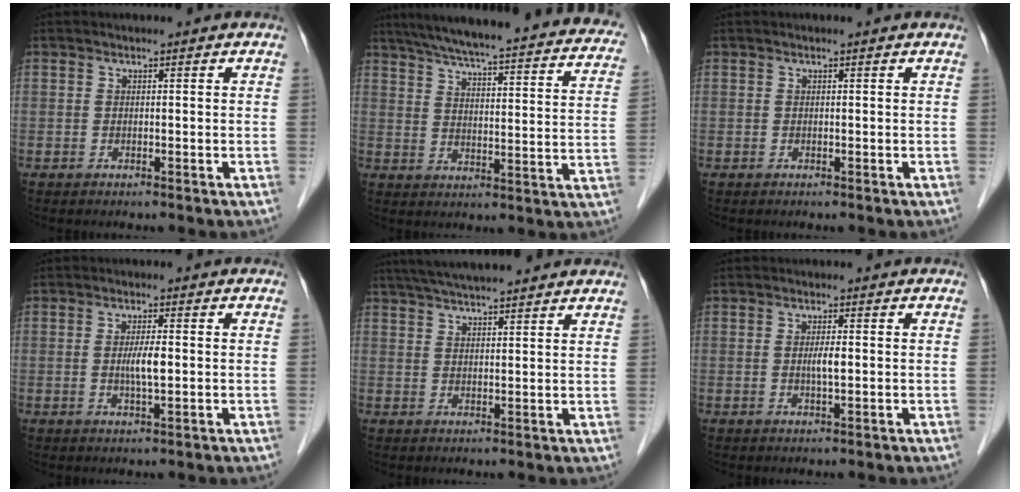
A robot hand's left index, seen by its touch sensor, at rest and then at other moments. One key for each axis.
{"total": 30.4, "fx": 26.1, "fy": 4.3, "fz": 15.1, "tx": -0.225, "ty": -0.023, "tz": 0.313}
{"total": 0.0}
{"total": 3.2, "fx": -0.3, "fy": 0.4, "fz": 3.2, "tx": -0.065, "ty": -0.005, "tz": -0.004}
{"total": 13.6, "fx": 11.9, "fy": 1.3, "fz": 6.5, "tx": -0.106, "ty": 0.042, "tz": 0.168}
{"total": 2.0, "fx": -0.2, "fy": 0.2, "fz": 2.0, "tx": -0.042, "ty": -0.003, "tz": -0.002}